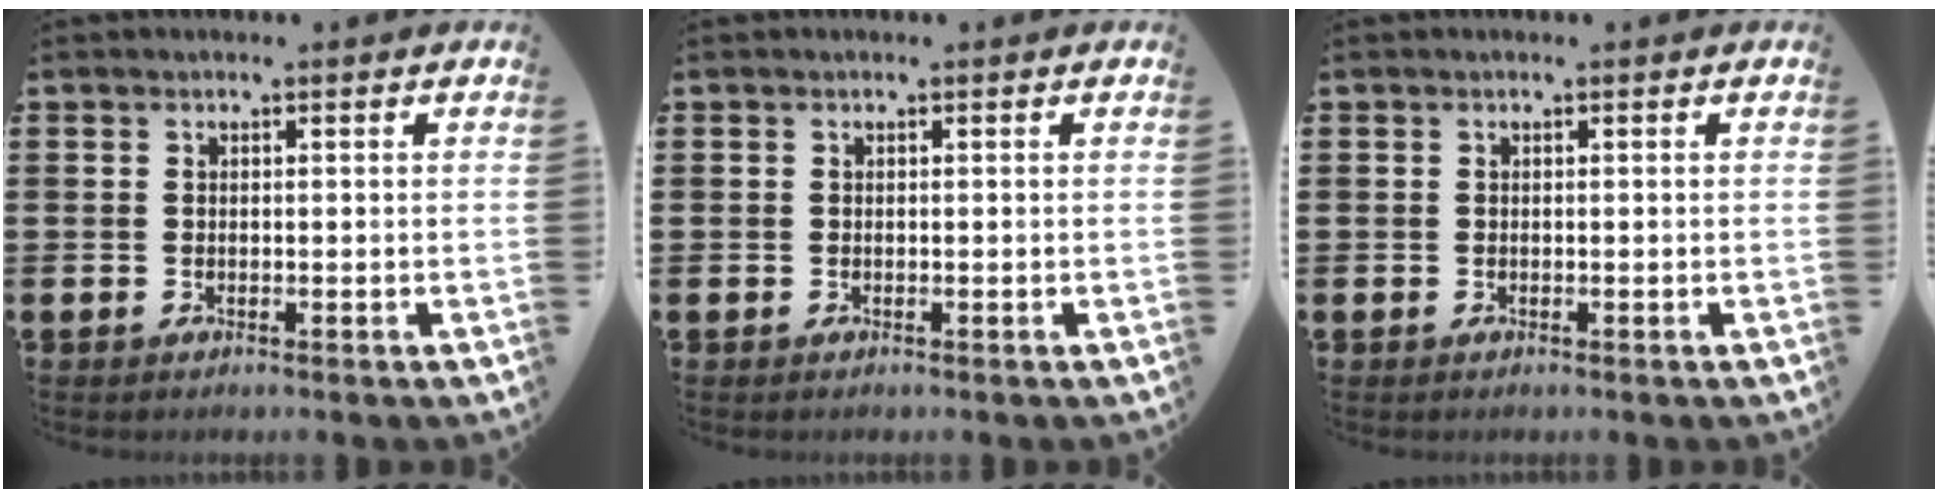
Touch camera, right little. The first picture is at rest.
{"total": 0.0}
{"total": 0.0}